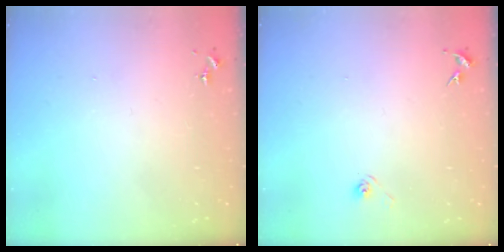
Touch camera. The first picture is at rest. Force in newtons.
{"total": 3.0, "press": 2.6, "slide": 1.5}